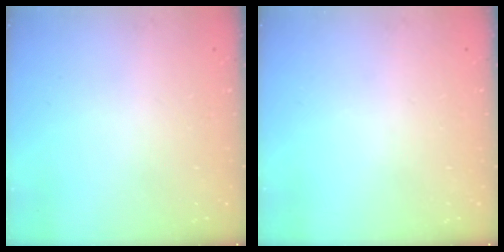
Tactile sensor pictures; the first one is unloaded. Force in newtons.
{"total": 0.0}